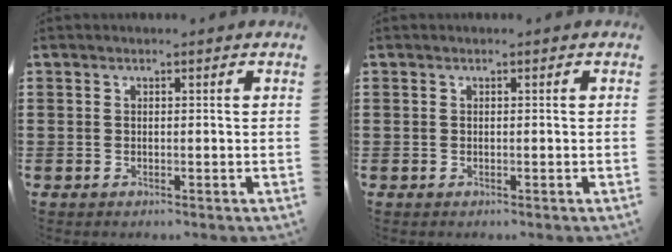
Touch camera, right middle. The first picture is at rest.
{"total": 0.0}